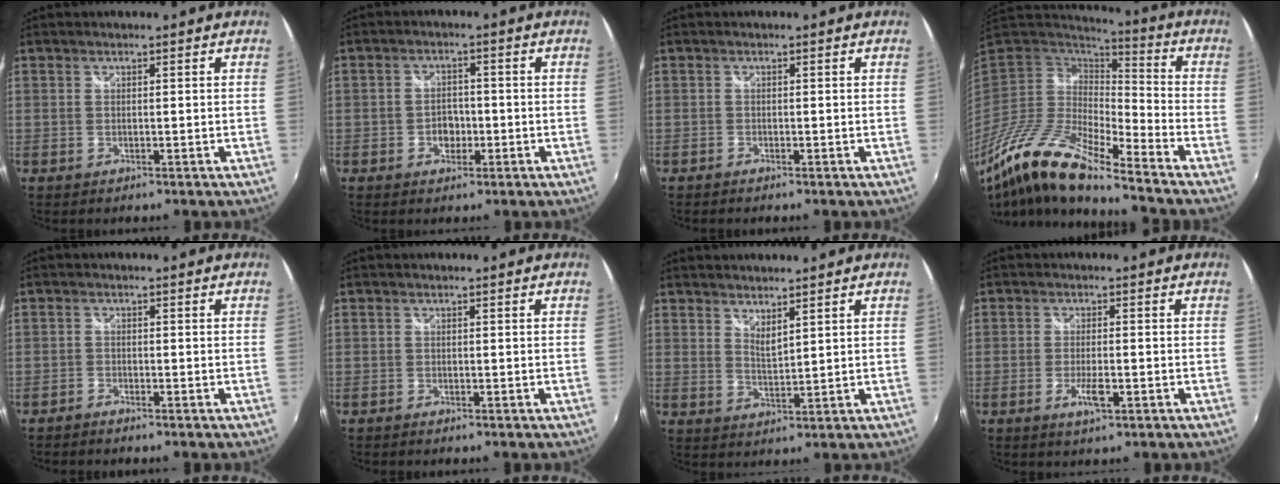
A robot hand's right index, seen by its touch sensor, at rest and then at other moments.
{"total": 3.5, "force": [-1.3, 2.7, 1.8], "torque": [-0.032, 0.007, -0.018]}
{"total": 0.6, "force": [-0.5, 0.1, 0.1], "torque": [-0.005, -0.004, -0.013]}
{"total": 16.9, "force": [-12.6, 2.4, 11.0], "torque": [-0.209, -0.028, -0.255]}
{"total": 1.4, "force": [-1.3, 0.2, 0.1], "torque": [-0.015, -0.003, -0.029]}
{"total": 0.6, "force": [-0.5, 0.2, 0.1], "torque": [-0.005, -0.004, -0.012]}
{"total": 3.1, "force": [2.6, 0.5, 1.5], "torque": [-0.026, -0.004, 0.045]}
{"total": 3.7, "force": [-1.6, 0.9, 3.3], "torque": [-0.070, -0.006, -0.029]}